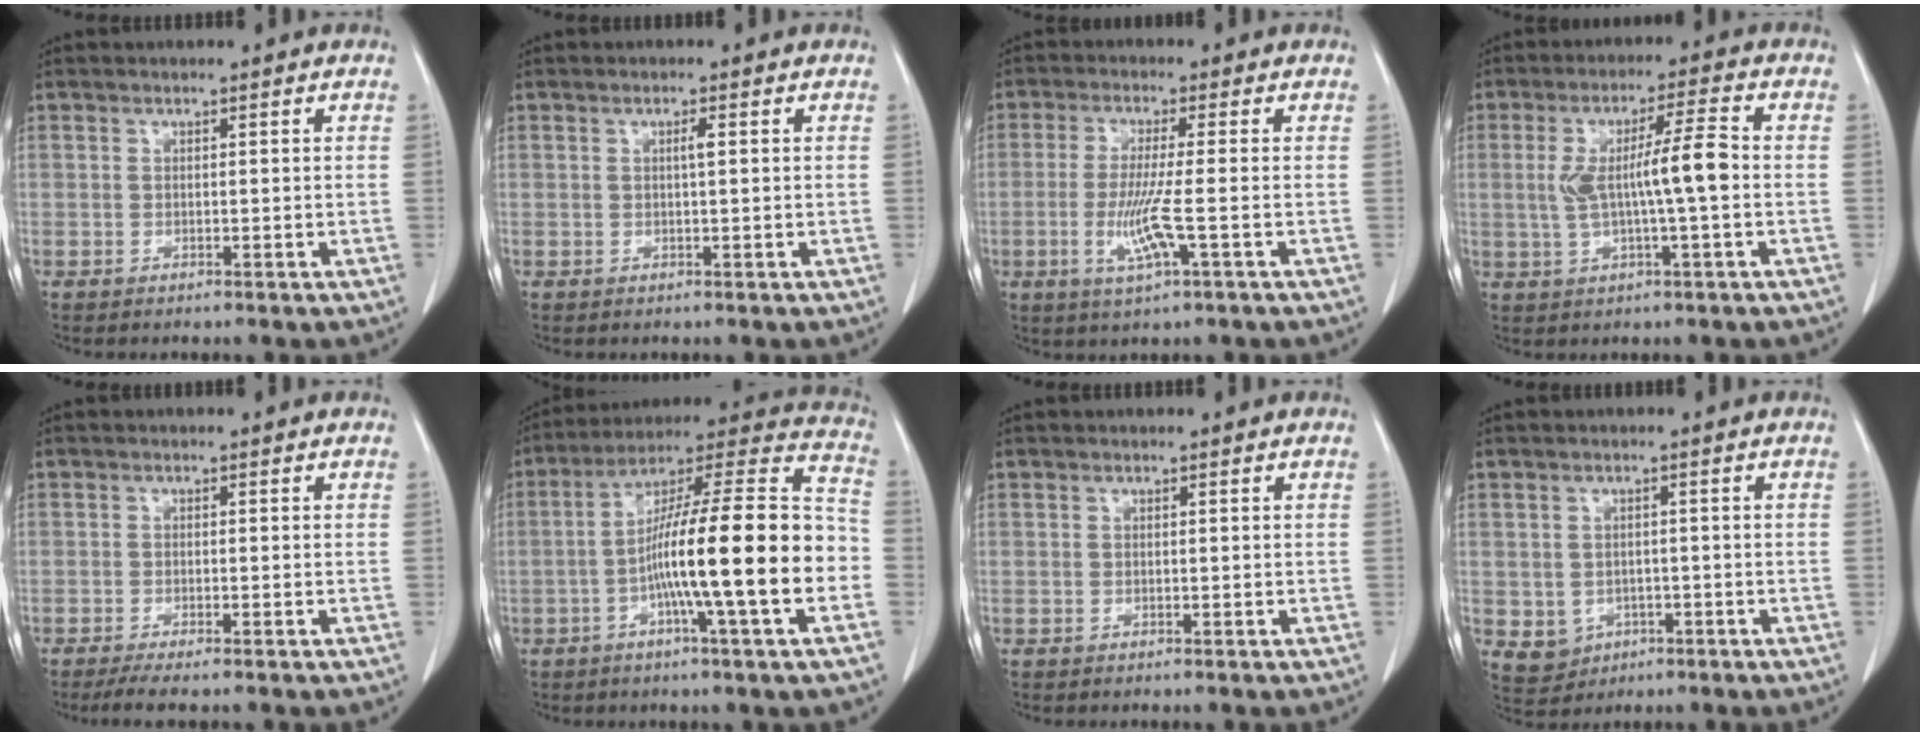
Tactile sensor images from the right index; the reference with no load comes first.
{"total": 1.1, "force": [0.2, 0.0, 1.1], "torque": [-0.021, 0.002, 0.003]}
{"total": 6.8, "force": [-1.7, -0.2, 6.5], "torque": [-0.134, -0.017, -0.034]}
{"total": 8.5, "force": [-0.2, 0.5, 8.5], "torque": [-0.157, 0.012, -0.005]}
{"total": 3.6, "force": [-2.8, 0.0, 2.2], "torque": [-0.034, -0.008, -0.047]}
{"total": 20.8, "force": [-4.5, 0.9, 20.3], "torque": [-0.300, 0.018, -0.076]}
{"total": 0.0}
{"total": 4.9, "force": [-1.4, 4.5, 1.3], "torque": [-0.018, 0.003, -0.008]}